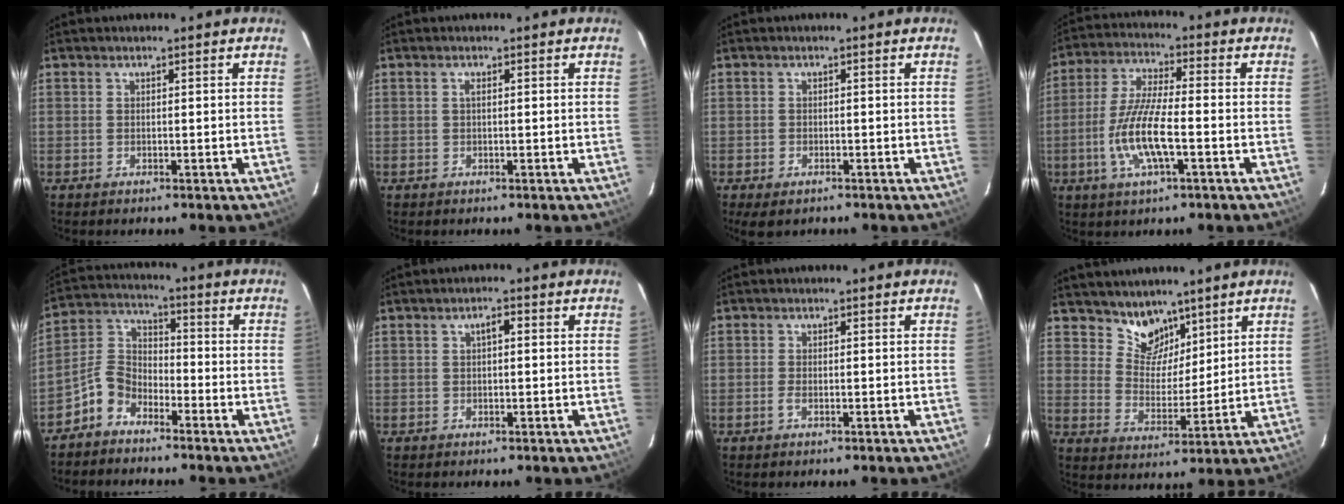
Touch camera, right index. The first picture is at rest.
{"total": 0.6, "force": [0.1, 0.1, 0.6], "torque": [-0.011, 0.003, -0.001]}
{"total": 3.3, "force": [-2.1, 1.8, 1.8], "torque": [-0.038, -0.013, -0.033]}
{"total": 11.2, "force": [-3.4, 2.4, 10.4], "torque": [-0.217, -0.006, -0.067]}
{"total": 6.7, "force": [-4.8, 4.0, 2.3], "torque": [-0.053, 0.028, -0.109]}
{"total": 1.7, "force": [0.4, 0.7, 1.5], "torque": [-0.026, 0.009, 0.005]}
{"total": 1.2, "force": [-0.5, 0.5, 1.0], "torque": [-0.023, -0.001, -0.009]}
{"total": 7.5, "force": [5.8, 4.4, 1.6], "torque": [-0.016, -0.005, 0.108]}